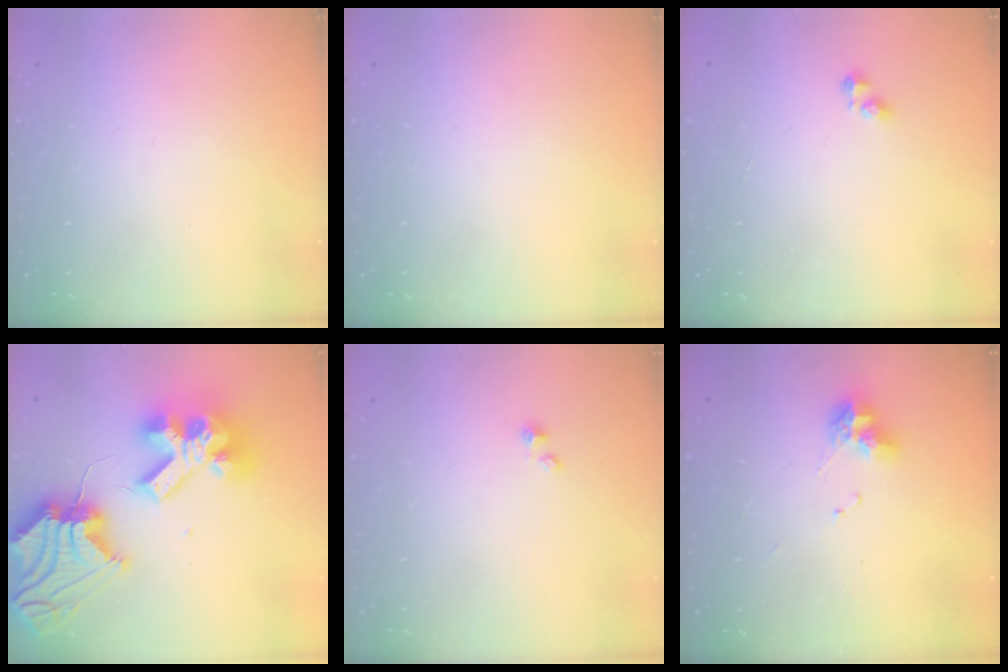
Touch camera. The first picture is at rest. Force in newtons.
{"total": 0.0}
{"total": 2.4, "press": 2.4, "slide": 0.3}
{"total": 24.9, "press": 24.7, "slide": 3.0}
{"total": 1.5, "press": 1.5, "slide": 0.0}
{"total": 9.0, "press": 8.9, "slide": 0.9}